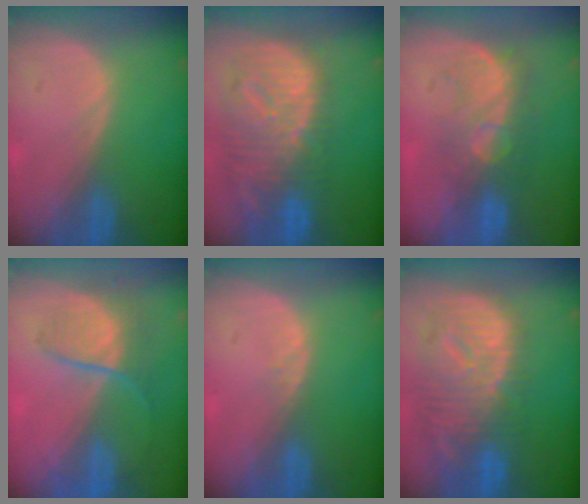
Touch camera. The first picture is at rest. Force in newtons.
{"total": 12.5, "press": 10.8, "slide": 6.4}
{"total": 7.8, "press": 7.7, "slide": 1.6}
{"total": 6.6, "press": 6.2, "slide": 2.3}
{"total": 0.7, "press": 0.6, "slide": 0.2}
{"total": 12.4, "press": 10.7, "slide": 6.3}